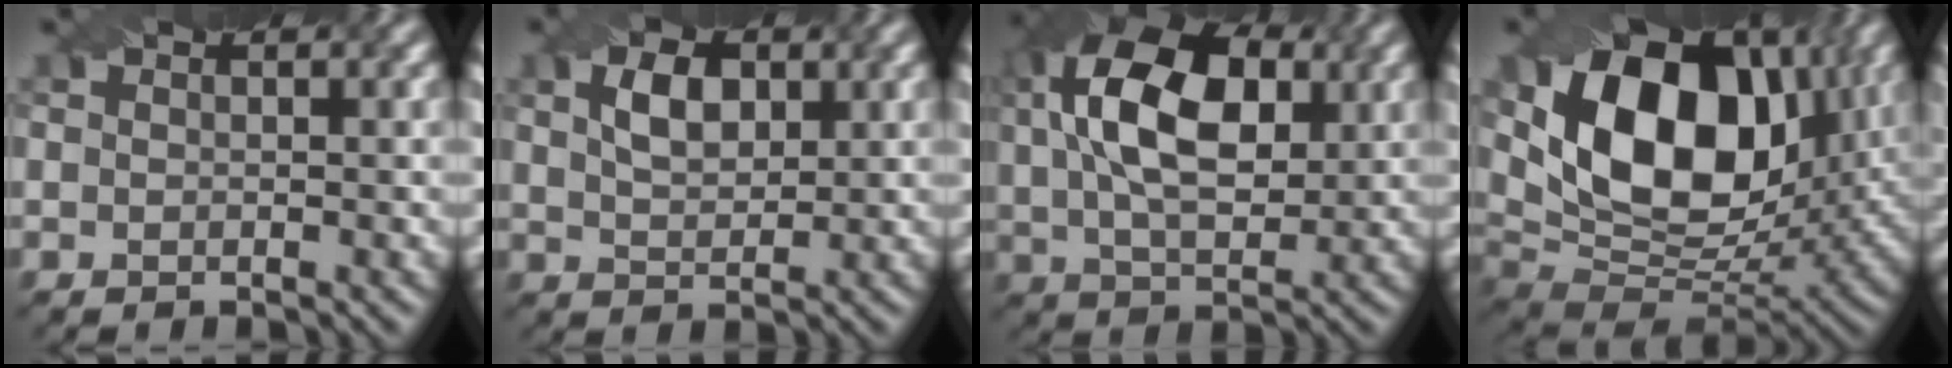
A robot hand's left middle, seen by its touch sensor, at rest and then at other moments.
{"total": 3.5, "force": [1.2, 2.1, 2.5], "torque": [-0.054, 0.006, 0.026]}
{"total": 11.9, "force": [3.2, 6.7, 9.4], "torque": [-0.180, 0.018, 0.051]}
{"total": 15.1, "force": [4.4, 9.5, 10.9], "torque": [-0.188, 0.013, 0.073]}